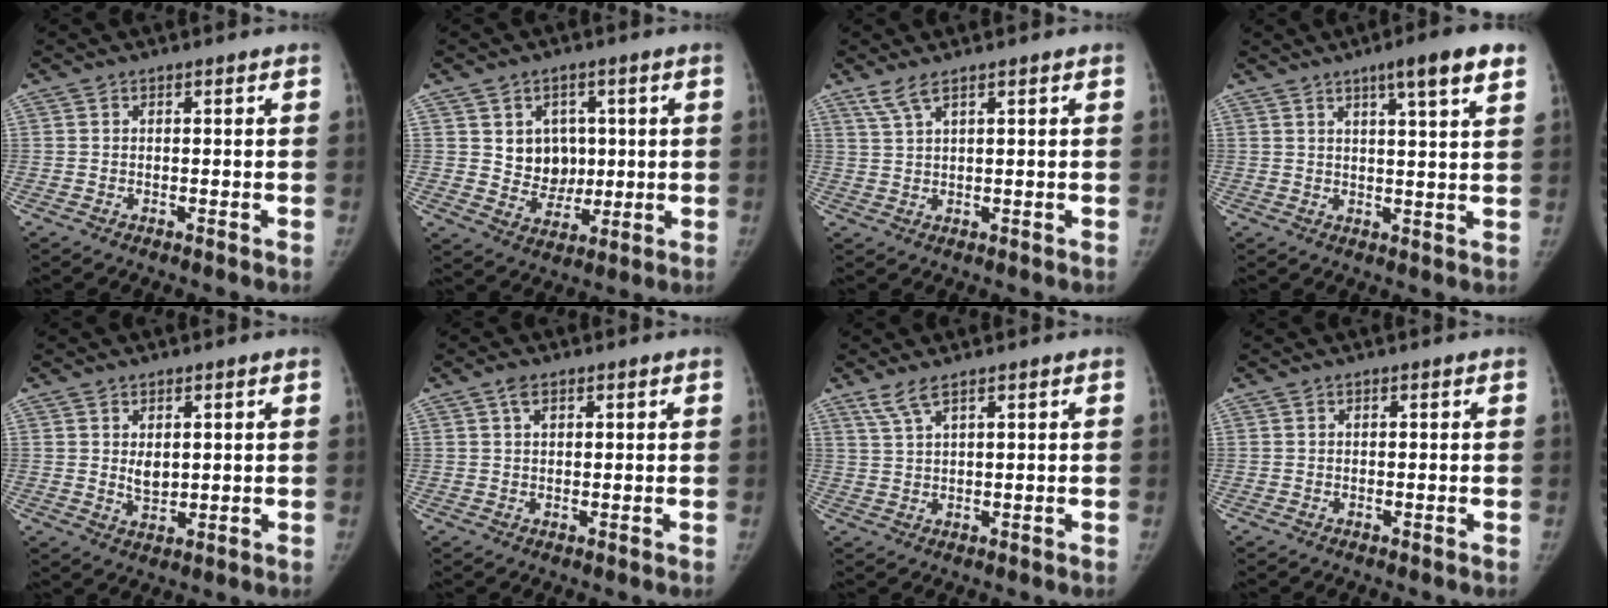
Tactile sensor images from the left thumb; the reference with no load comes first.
{"total": 8.0, "force": [1.7, 7.0, 3.5], "torque": [-0.008, -0.009, 0.036]}
{"total": 3.1, "force": [2.2, 0.4, 2.1], "torque": [-0.055, 0.002, 0.054]}
{"total": 8.9, "force": [5.2, 0.8, 7.2], "torque": [-0.095, -0.017, 0.070]}
{"total": 3.5, "force": [0.8, 2.4, 2.4], "torque": [-0.023, -0.011, 0.019]}
{"total": 2.0, "force": [1.1, 1.2, 1.3], "torque": [-0.019, 0.002, 0.019]}
{"total": 3.3, "force": [2.4, 0.5, 2.2], "torque": [-0.056, 0.000, 0.058]}
{"total": 0.0}